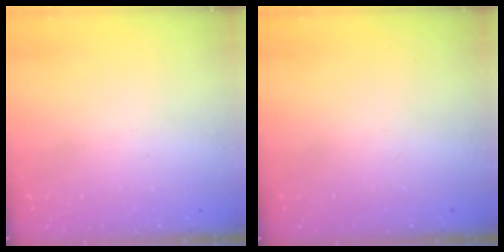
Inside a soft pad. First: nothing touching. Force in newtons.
{"total": 0.0}